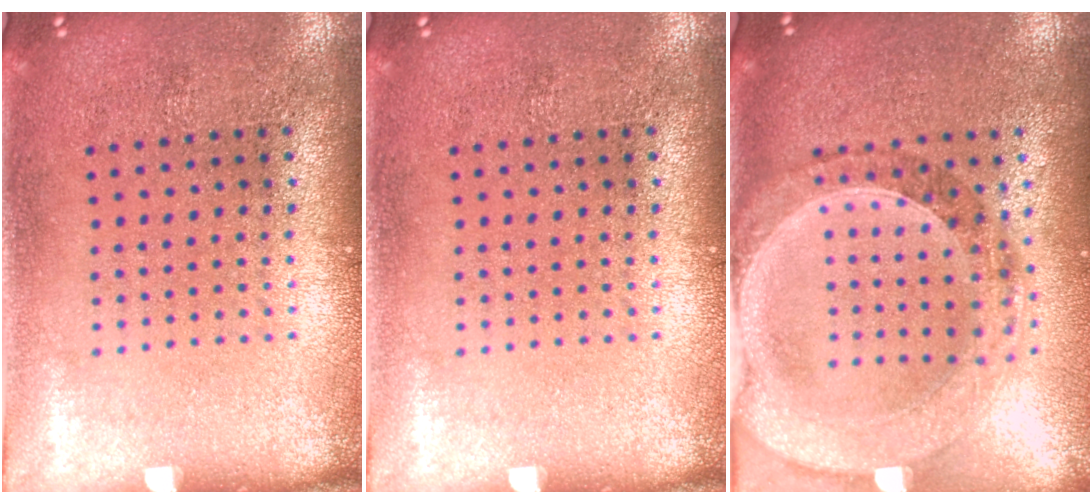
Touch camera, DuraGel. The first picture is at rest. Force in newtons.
{"total": 0.0}
{"total": 1.5, "press": 1.4, "slide": 0.4}